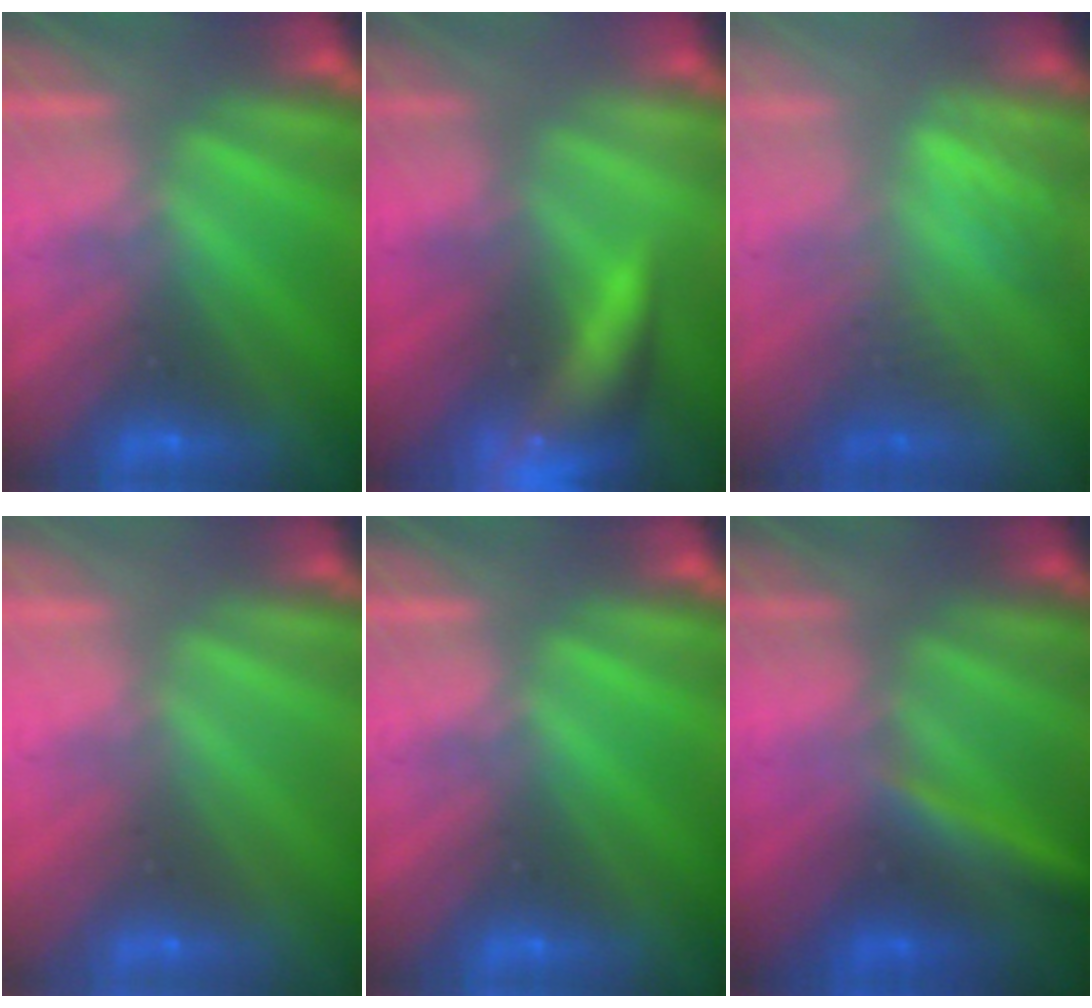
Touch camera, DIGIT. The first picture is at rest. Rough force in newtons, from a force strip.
{"total": 6.6}
{"total": 2.8}
{"total": 2.9}
{"total": 0.0}
{"total": 2.9}